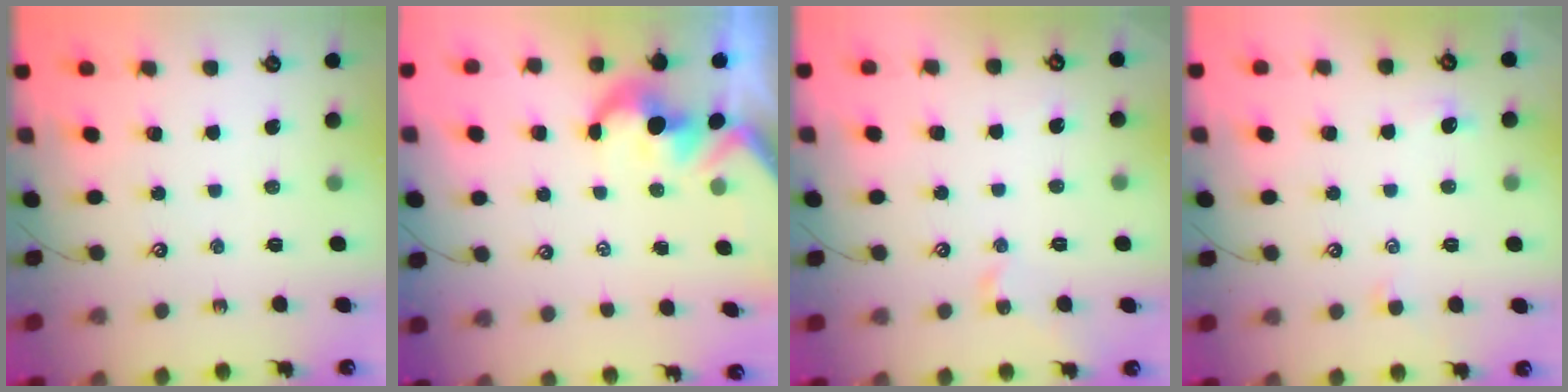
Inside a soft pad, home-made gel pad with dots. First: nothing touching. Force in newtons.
{"total": 1.7, "press": 1.4, "slide": 1.0}
{"total": 1.6, "press": 1.5, "slide": 0.4}
{"total": 0.5, "press": 0.1, "slide": 0.5}